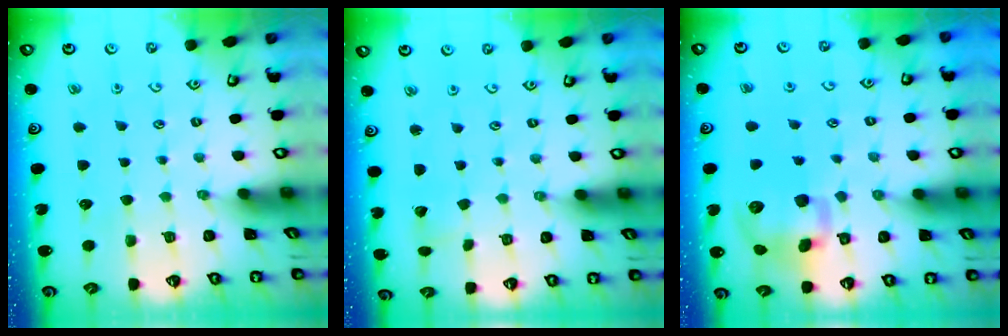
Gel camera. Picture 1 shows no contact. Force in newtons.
{"total": 1.6, "press": 1.6, "slide": 0.1}
{"total": 13.2, "press": 13.0, "slide": 2.2}